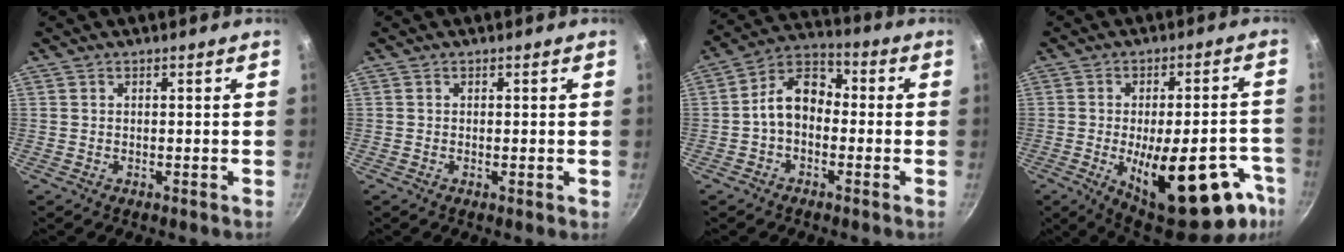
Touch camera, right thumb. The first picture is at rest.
{"total": 0.7, "force": [-0.1, 0.1, 0.7], "torque": [-0.011, -0.001, -0.002]}
{"total": 10.8, "force": [-0.2, 7.8, 7.5], "torque": [-0.091, 0.038, -0.027]}
{"total": 24.9, "force": [-10.0, 10.4, 20.3], "torque": [-0.220, 0.020, -0.125]}